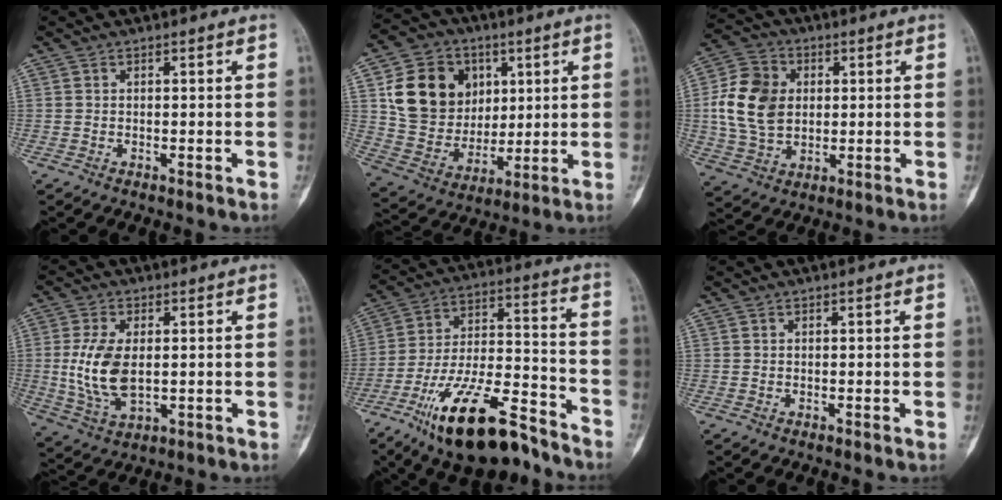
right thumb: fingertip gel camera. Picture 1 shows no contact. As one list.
[{"total": 17.7, "force": [5.1, 14.7, 8.5], "torque": [-0.116, -0.006, 0.104]}, {"total": 13.4, "force": [1.4, 10.1, 8.7], "torque": [-0.148, 0.004, 0.026]}, {"total": 10.7, "force": [0.3, 5.9, 9.0], "torque": [-0.183, -0.011, 0.016]}, {"total": 21.3, "force": [-14.3, 7.5, 13.9], "torque": [-0.249, 0.080, -0.245]}, {"total": 0.0}]